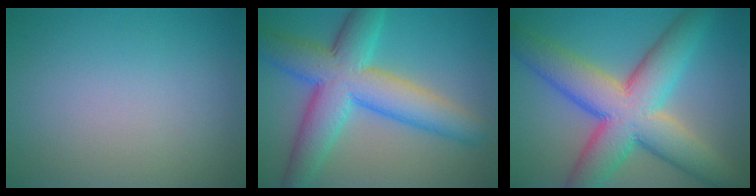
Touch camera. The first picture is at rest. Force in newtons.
{"total": 9.8, "press": 9.8, "slide": 0.1}
{"total": 11.7, "press": 11.6, "slide": 0.5}